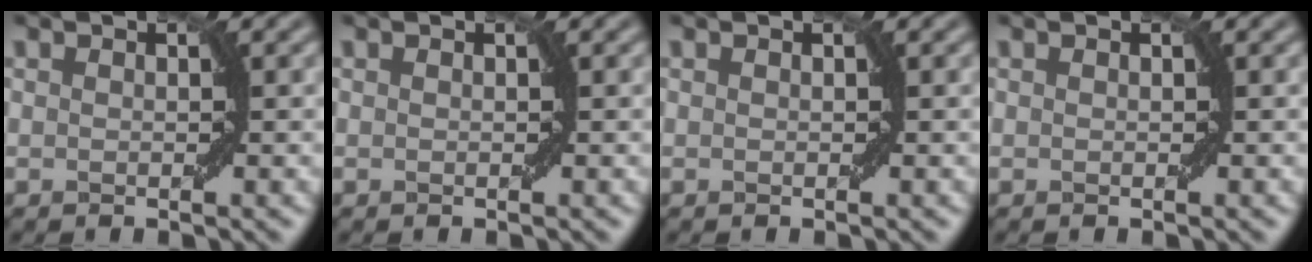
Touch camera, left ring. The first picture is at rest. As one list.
[{"total": 0.0}, {"total": 0.0}, {"total": 0.0}]